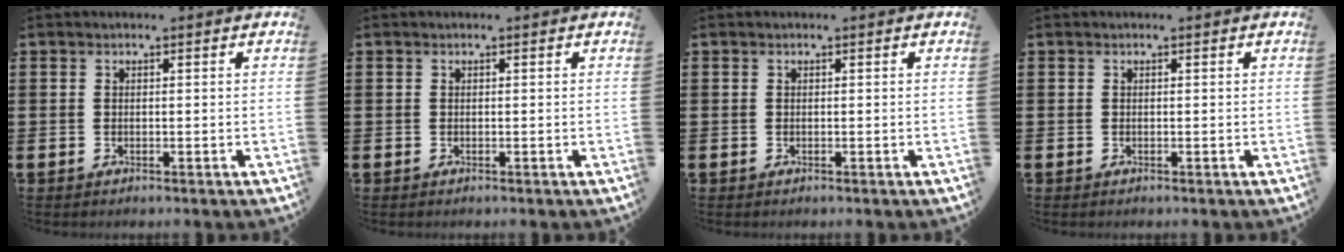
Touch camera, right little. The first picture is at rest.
{"total": 0.0}
{"total": 0.0}
{"total": 0.0}